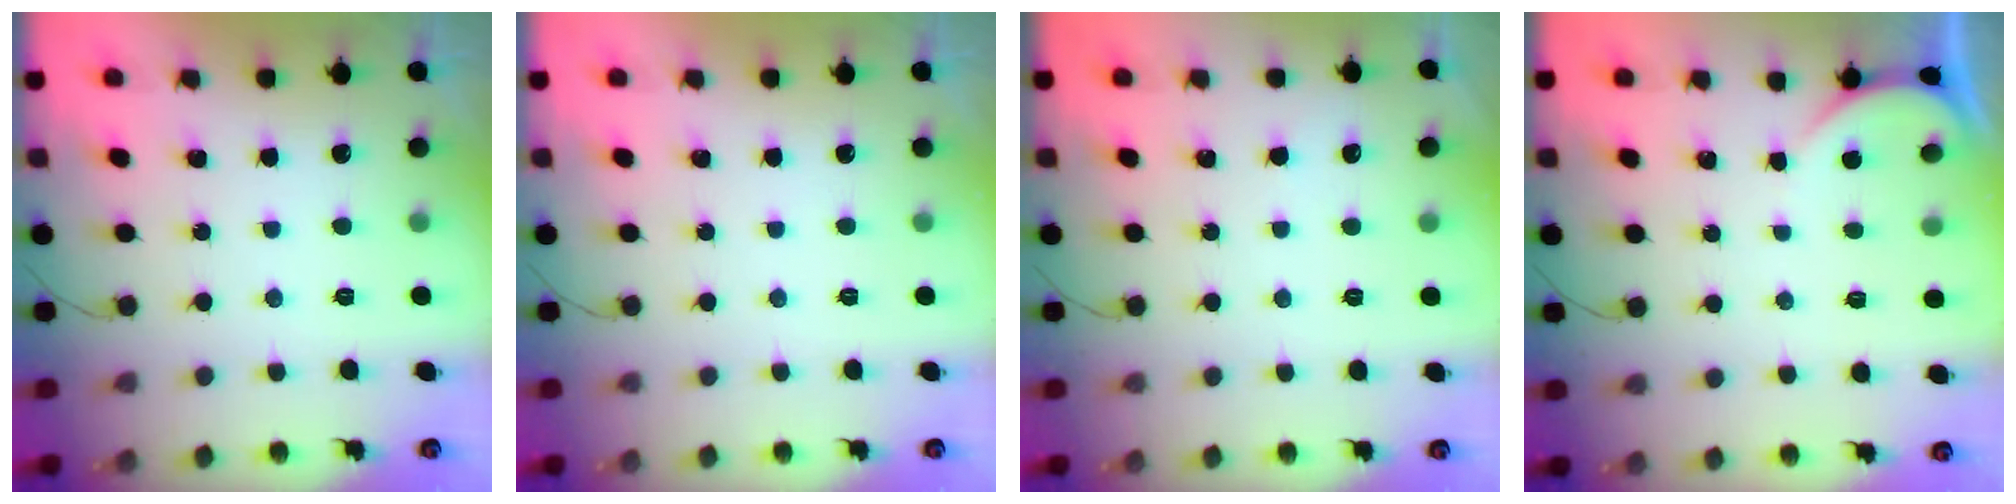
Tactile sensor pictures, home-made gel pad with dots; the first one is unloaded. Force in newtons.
{"total": 0.0}
{"total": 1.7, "press": 1.7, "slide": 0.3}
{"total": 1.6, "press": 1.6, "slide": 0.2}